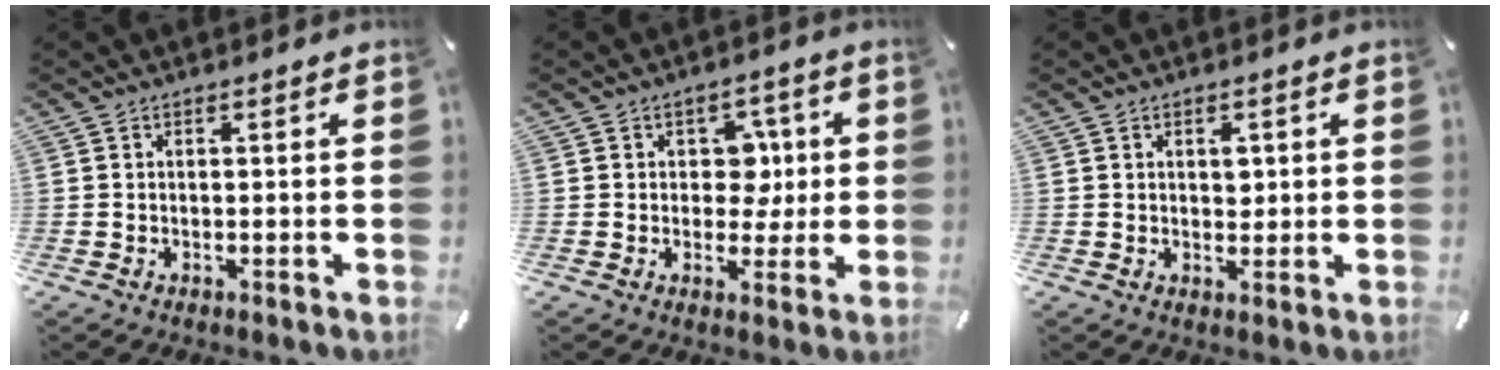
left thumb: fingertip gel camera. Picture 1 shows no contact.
{"total": 7.2, "force": [0.9, 6.0, 3.8], "torque": [-0.048, 0.002, 0.012]}
{"total": 2.4, "force": [0.6, 1.8, 1.5], "torque": [-0.007, -0.005, 0.003]}